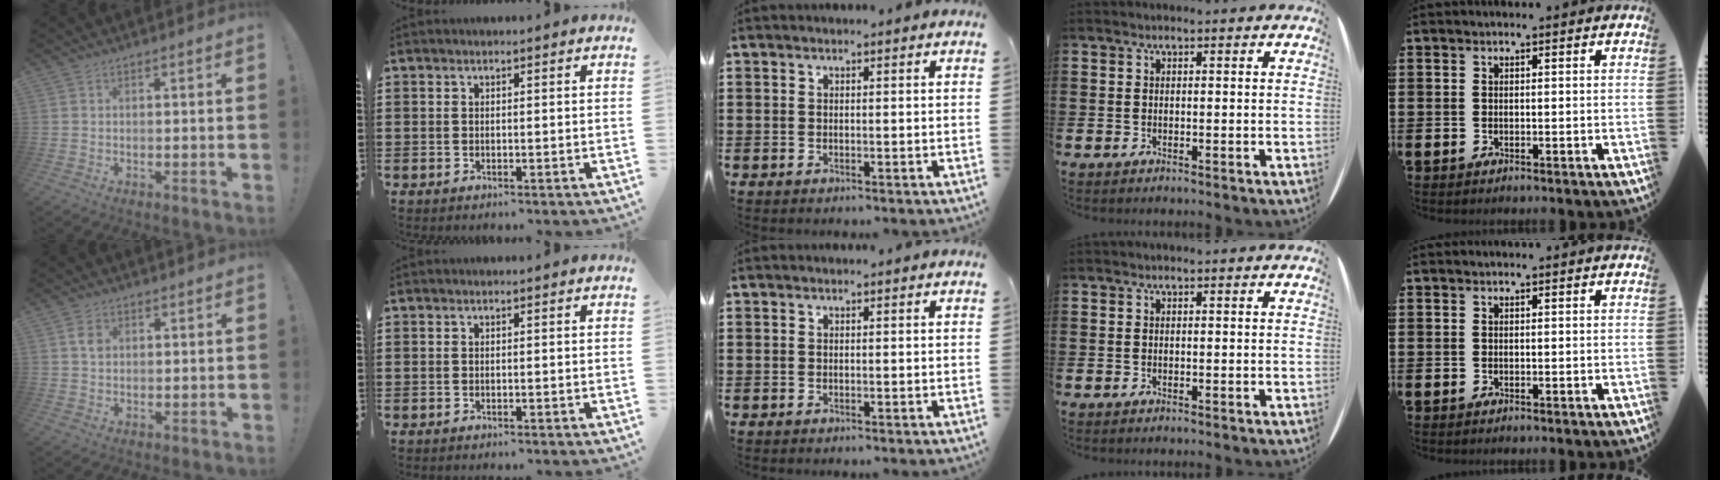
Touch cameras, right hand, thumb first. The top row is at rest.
{"thumb": {"total": 3.5, "force": [1.0, 2.3, 2.4], "torque": [-0.039, 0.003, 0.018]}}